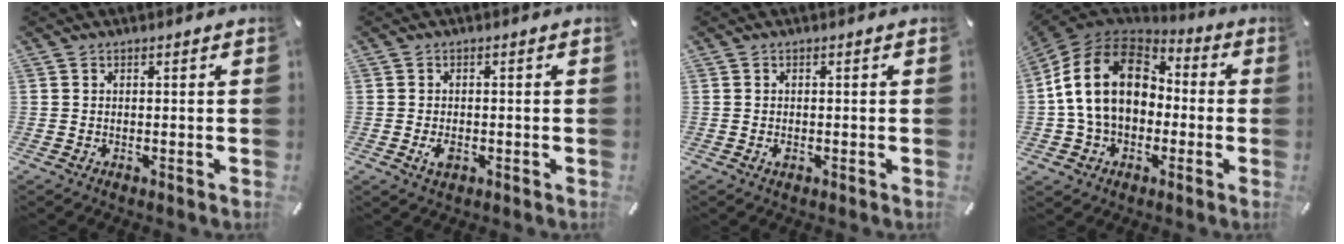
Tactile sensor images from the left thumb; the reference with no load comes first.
{"total": 2.9, "force": [-1.0, 1.8, 2.1], "torque": [-0.051, -0.002, -0.020]}
{"total": 1.3, "force": [-0.4, 0.8, 0.9], "torque": [-0.017, -0.001, -0.007]}
{"total": 18.7, "force": [1.3, 14.6, 11.7], "torque": [-0.242, 0.023, 0.024]}